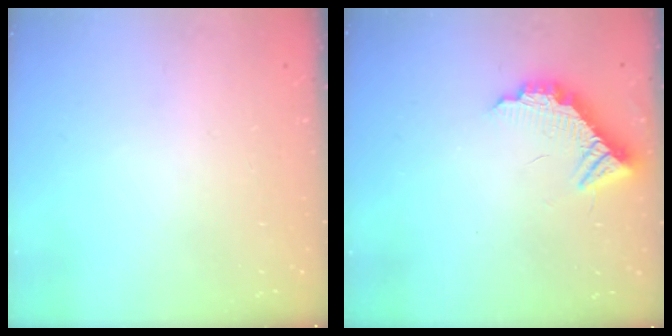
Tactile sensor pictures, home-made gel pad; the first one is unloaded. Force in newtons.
{"total": 10.7, "press": 10.7, "slide": 0.3}